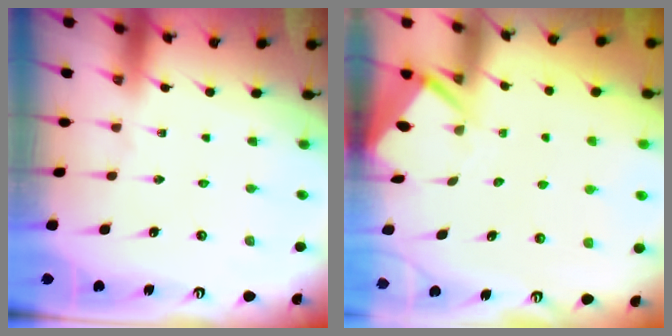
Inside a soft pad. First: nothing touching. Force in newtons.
{"total": 3.3, "press": 3.3, "slide": 0.3}